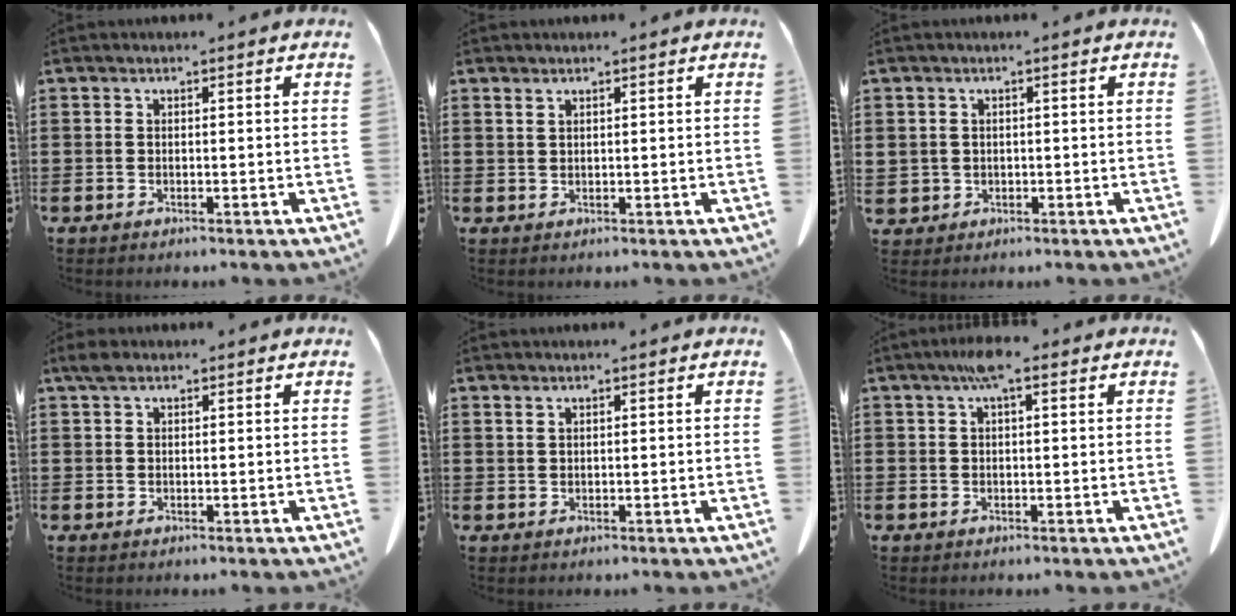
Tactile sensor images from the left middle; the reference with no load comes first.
{"total": 0.8, "force": [0.7, 0.1, 0.4], "torque": [-0.012, -0.002, 0.014]}
{"total": 1.2, "force": [0.4, 1.2, 0.0], "torque": [-0.008, 0.003, 0.006]}
{"total": 1.6, "force": [1.0, 0.9, 0.9], "torque": [-0.022, 0.005, 0.018]}
{"total": 0.7, "force": [0.6, 0.1, 0.4], "torque": [-0.011, -0.002, 0.012]}
{"total": 3.8, "force": [1.4, 1.2, 3.4], "torque": [-0.064, 0.006, 0.020]}